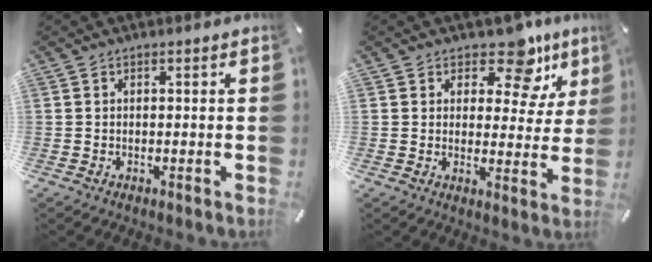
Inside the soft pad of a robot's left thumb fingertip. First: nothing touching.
{"total": 11.2, "force": [7.6, 5.2, 6.3], "torque": [-0.076, -0.052, 0.128]}